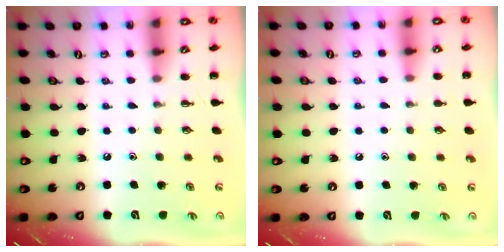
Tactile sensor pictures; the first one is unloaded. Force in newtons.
{"total": 3.3, "press": 3.1, "slide": 1.2}